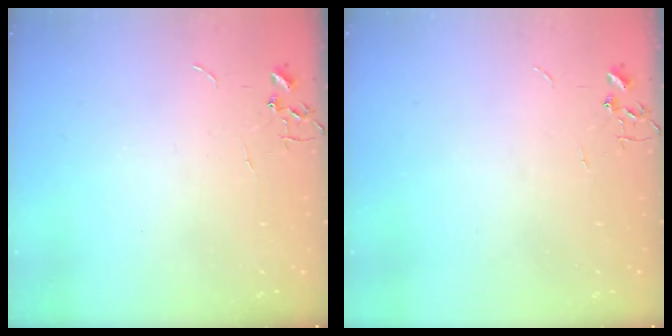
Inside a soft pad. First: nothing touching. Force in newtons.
{"total": 0.0}